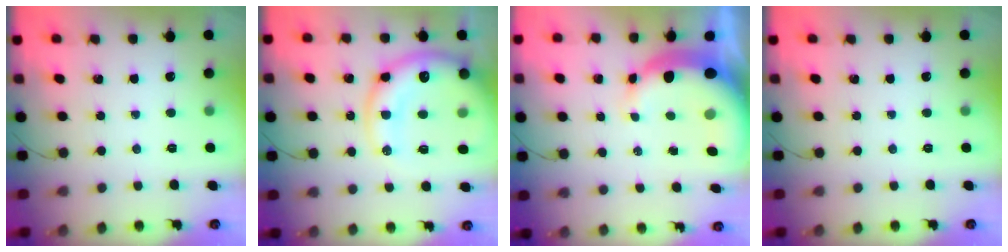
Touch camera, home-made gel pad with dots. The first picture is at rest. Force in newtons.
{"total": 19.2, "press": 18.9, "slide": 3.3}
{"total": 12.5, "press": 12.3, "slide": 2.5}
{"total": 0.0}